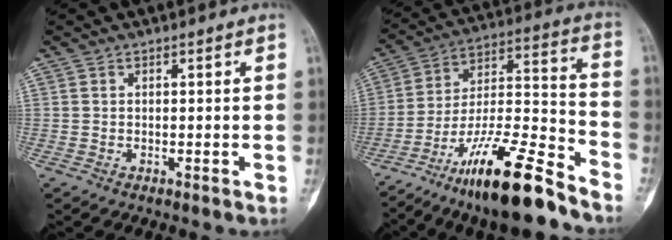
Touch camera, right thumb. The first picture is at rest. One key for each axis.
{"total": 20.1, "fx": -14.7, "fy": 3.5, "fz": 13.3, "tx": -0.250, "ty": 0.079, "tz": -0.258}